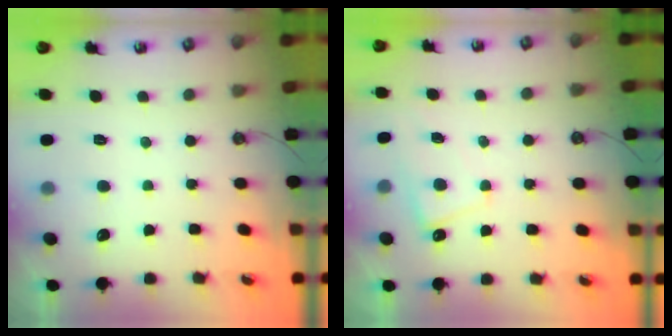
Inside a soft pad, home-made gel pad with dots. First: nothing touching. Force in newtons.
{"total": 2.4, "press": 2.4, "slide": 0.6}